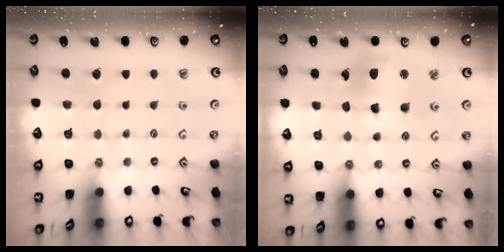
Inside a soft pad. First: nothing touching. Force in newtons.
{"total": 11.2, "press": 11.2, "slide": 1.3}